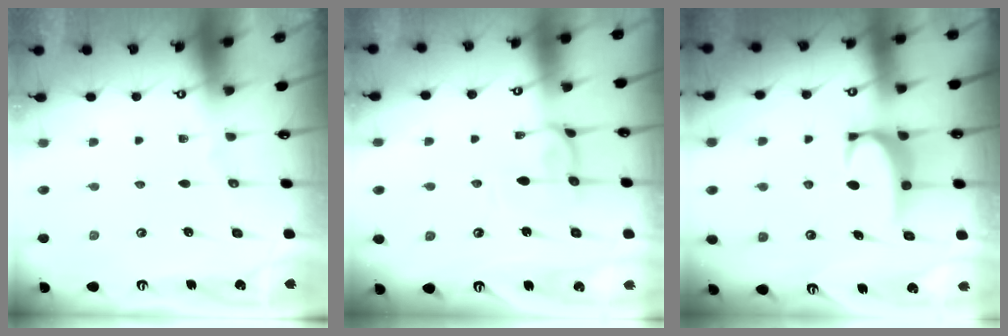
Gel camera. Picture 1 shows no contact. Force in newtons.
{"total": 0.7, "press": 0.4, "slide": 0.5}
{"total": 3.1, "press": 3.1, "slide": 0.6}